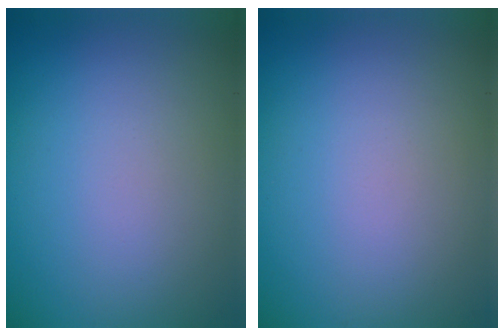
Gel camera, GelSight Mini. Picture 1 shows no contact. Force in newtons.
{"total": 0.0}